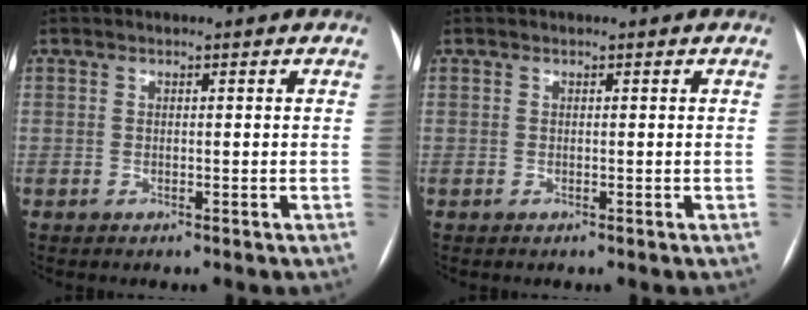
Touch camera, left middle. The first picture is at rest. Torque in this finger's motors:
{"motor_torque": [-0.03, 0.03, 0.00, 0.00]}